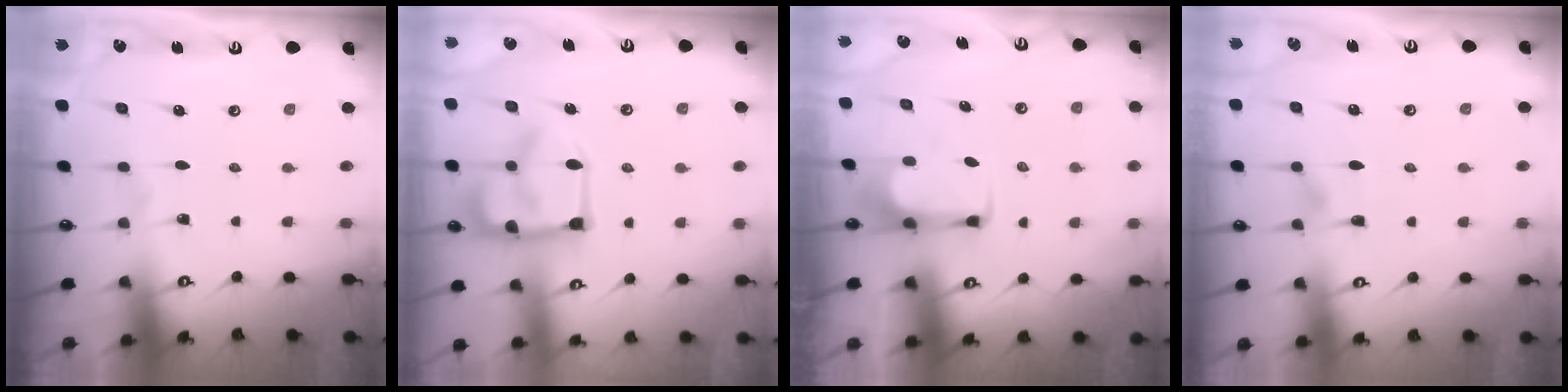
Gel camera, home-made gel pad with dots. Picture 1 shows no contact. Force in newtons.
{"total": 13.8, "press": 13.8, "slide": 1.2}
{"total": 1.6, "press": 1.5, "slide": 0.4}
{"total": 1.8, "press": 1.6, "slide": 1.0}